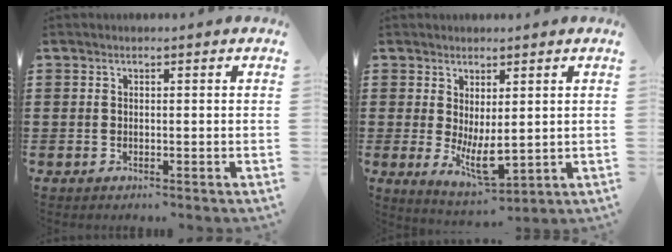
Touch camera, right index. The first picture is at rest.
{"total": 5.5, "force": [-0.1, 2.2, 5.0], "torque": [-0.093, -0.013, 0.001]}